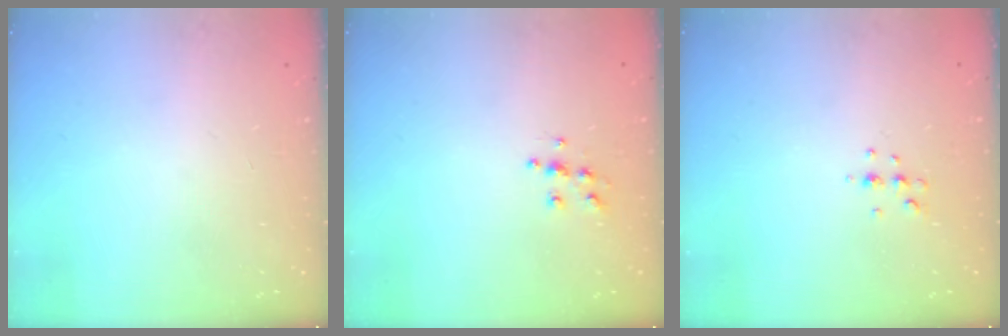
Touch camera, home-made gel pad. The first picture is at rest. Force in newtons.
{"total": 5.5, "press": 5.5, "slide": 0.3}
{"total": 4.9, "press": 4.7, "slide": 1.6}